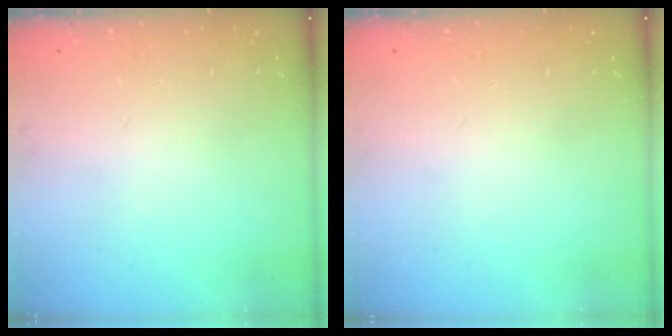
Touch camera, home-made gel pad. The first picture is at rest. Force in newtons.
{"total": 0.0}